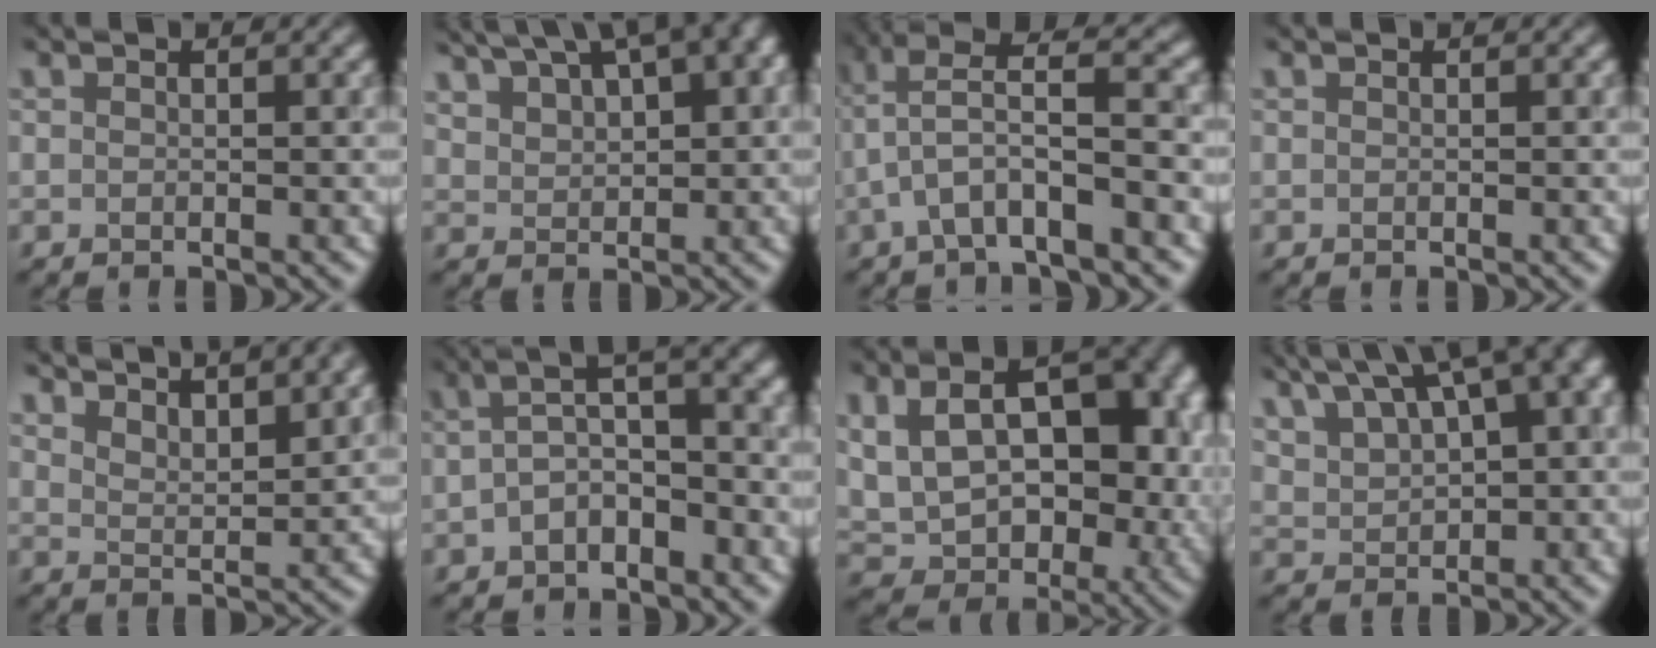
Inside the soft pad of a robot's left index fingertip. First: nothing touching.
{"total": 10.6, "force": [6.8, 4.1, 7.1], "torque": [-0.162, 0.035, 0.139]}
{"total": 5.1, "force": [-2.2, 0.0, 4.5], "torque": [-0.110, 0.008, -0.010]}
{"total": 0.0}
{"total": 6.2, "force": [5.5, 0.7, 2.7], "torque": [-0.039, 0.011, 0.087]}
{"total": 4.4, "force": [-0.5, 1.4, 4.1], "torque": [-0.093, 0.007, 0.016]}
{"total": 12.0, "force": [1.3, 7.8, 9.0], "torque": [-0.148, -0.014, 0.080]}
{"total": 14.0, "force": [7.5, 6.6, 9.7], "torque": [-0.207, 0.037, 0.162]}